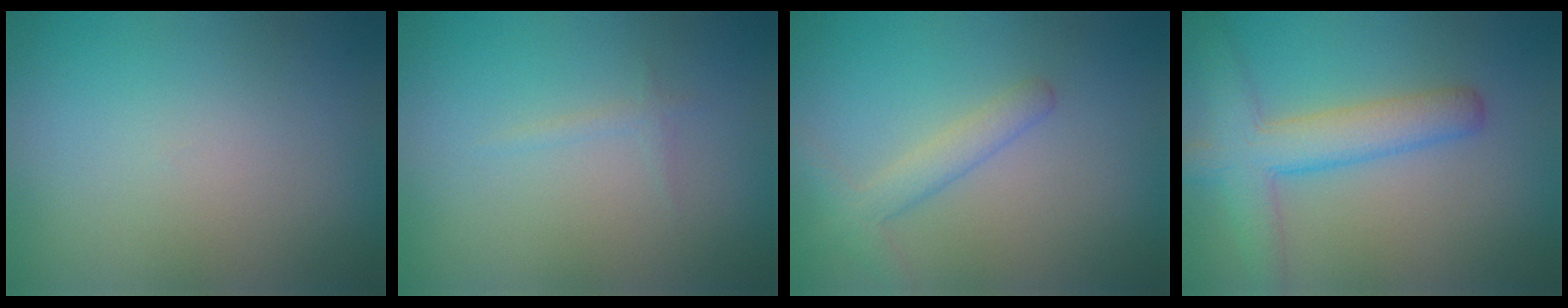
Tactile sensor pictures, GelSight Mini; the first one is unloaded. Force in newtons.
{"total": 0.7, "press": 0.7, "slide": 0.1}
{"total": 2.5, "press": 2.5, "slide": 0.2}
{"total": 5.3, "press": 5.3, "slide": 0.3}